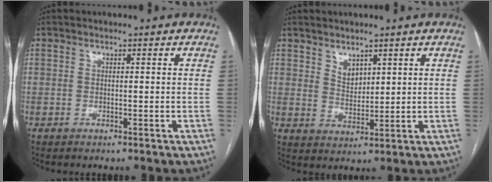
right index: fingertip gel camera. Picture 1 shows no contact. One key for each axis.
{"total": 3.3, "fx": 2.1, "fy": 1.9, "fz": 1.6, "tx": -0.031, "ty": -0.005, "tz": 0.050}